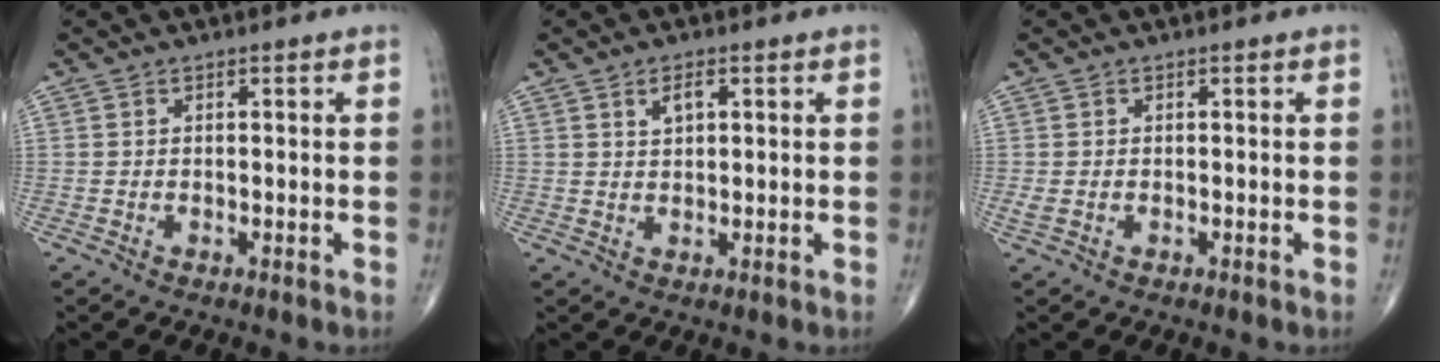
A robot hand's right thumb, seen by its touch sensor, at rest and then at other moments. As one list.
[{"total": 2.7, "force": [1.2, 1.4, 2.0], "torque": [-0.032, -0.004, 0.023]}, {"total": 1.3, "force": [-0.3, 0.9, 1.0], "torque": [-0.029, 0.003, -0.003]}]